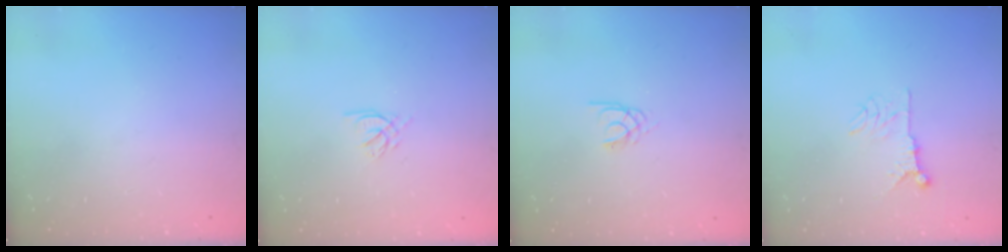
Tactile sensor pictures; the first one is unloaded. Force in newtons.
{"total": 2.2, "press": 2.2, "slide": 0.2}
{"total": 1.9, "press": 1.9, "slide": 0.3}
{"total": 8.2, "press": 8.1, "slide": 0.5}